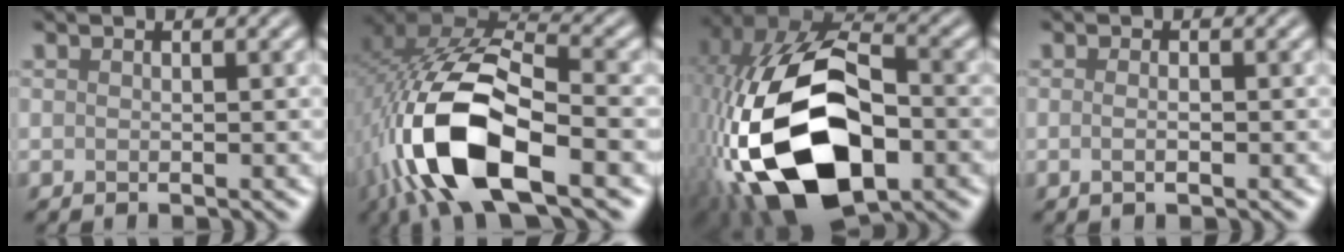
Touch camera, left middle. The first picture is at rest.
{"total": 14.8, "force": [-5.0, 6.7, 12.2], "torque": [-0.265, -0.009, -0.092]}
{"total": 19.0, "force": [-5.3, 11.2, 14.5], "torque": [-0.317, -0.019, -0.091]}
{"total": 1.1, "force": [-0.3, 0.3, 1.0], "torque": [-0.019, -0.004, -0.007]}